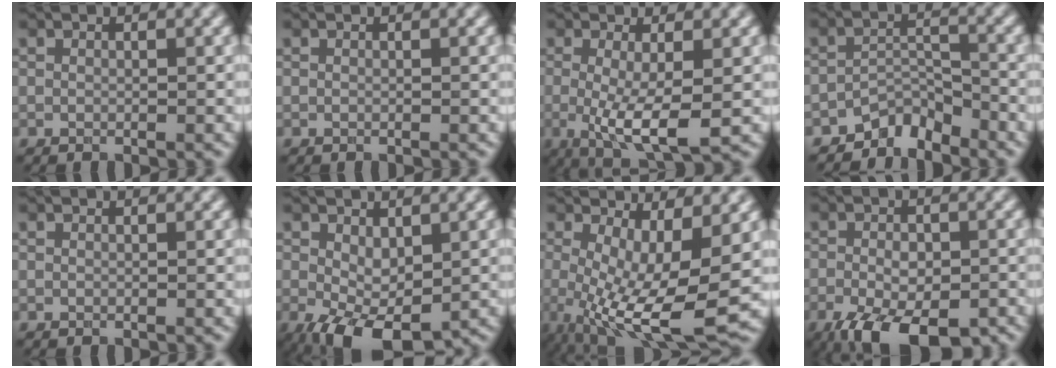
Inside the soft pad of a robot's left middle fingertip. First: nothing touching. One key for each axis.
{"total": 0.0}
{"total": 5.5, "fx": -0.9, "fy": 1.3, "fz": 5.2, "tx": -0.097, "ty": -0.019, "tz": -0.011}
{"total": 3.5, "fx": -3.3, "fy": 1.1, "fz": 0.6, "tx": -0.001, "ty": 0.007, "tz": -0.067}
{"total": 0.0}
{"total": 5.1, "fx": -1.4, "fy": 2.7, "fz": 4.2, "tx": -0.086, "ty": -0.008, "tz": -0.021}
{"total": 10.2, "fx": -1.3, "fy": 3.4, "fz": 9.6, "tx": -0.180, "ty": -0.024, "tz": -0.012}
{"total": 8.5, "fx": -4.5, "fy": 3.8, "fz": 6.1, "tx": -0.110, "ty": -0.018, "tz": -0.071}